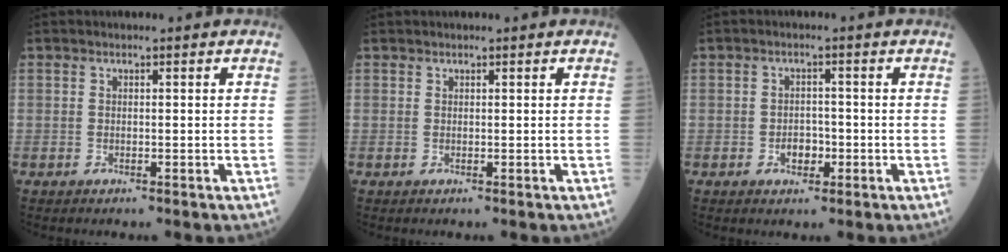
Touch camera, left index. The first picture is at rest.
{"total": 0.0}
{"total": 2.4, "force": [-1.0, 1.6, 1.5], "torque": [-0.018, 0.004, -0.012]}